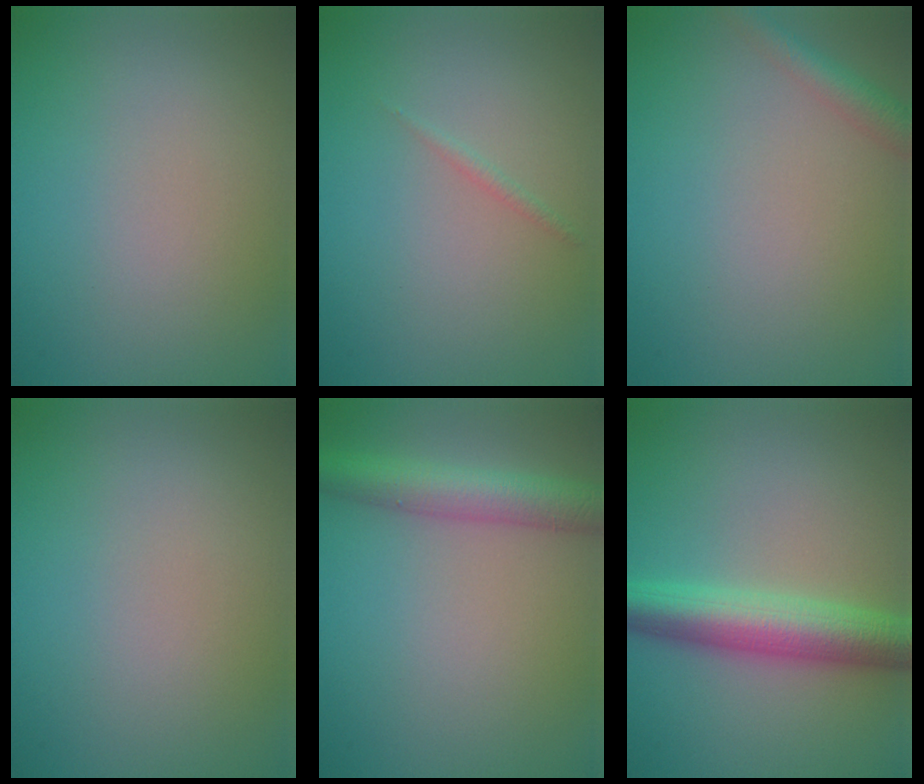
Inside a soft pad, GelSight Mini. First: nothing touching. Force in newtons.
{"total": 0.6, "press": 0.6, "slide": 0.0}
{"total": 2.4, "press": 2.4, "slide": 0.1}
{"total": 0.0}
{"total": 4.7, "press": 4.6, "slide": 0.2}
{"total": 6.2, "press": 6.2, "slide": 0.1}